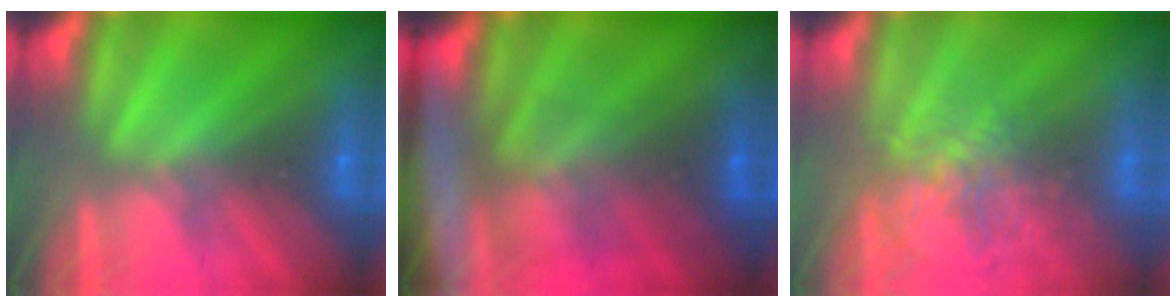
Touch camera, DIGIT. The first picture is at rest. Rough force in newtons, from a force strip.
{"total": 7.6}
{"total": 3.6}